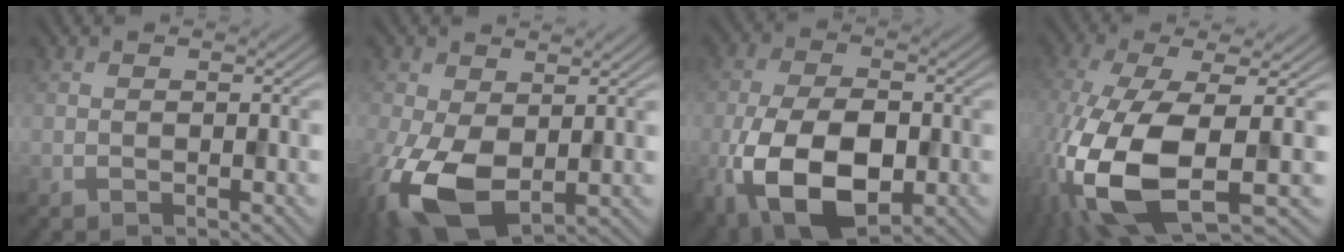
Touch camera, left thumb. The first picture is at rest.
{"total": 11.1, "force": [-2.1, 6.6, 8.6], "torque": [-0.223, -0.022, -0.037]}
{"total": 14.3, "force": [-4.6, 8.1, 10.9], "torque": [-0.238, -0.033, -0.077]}
{"total": 14.1, "force": [-4.2, 5.6, 12.3], "torque": [-0.299, -0.034, -0.073]}